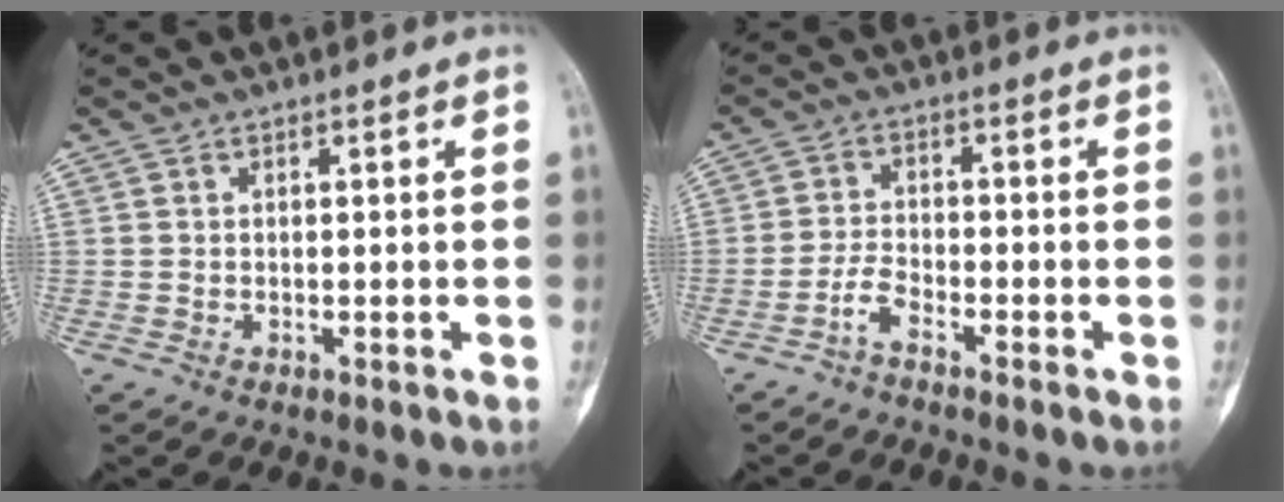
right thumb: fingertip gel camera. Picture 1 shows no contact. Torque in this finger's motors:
{"motor_torque": [-0.11, 0.00, 0.25, -0.21, -0.08]}